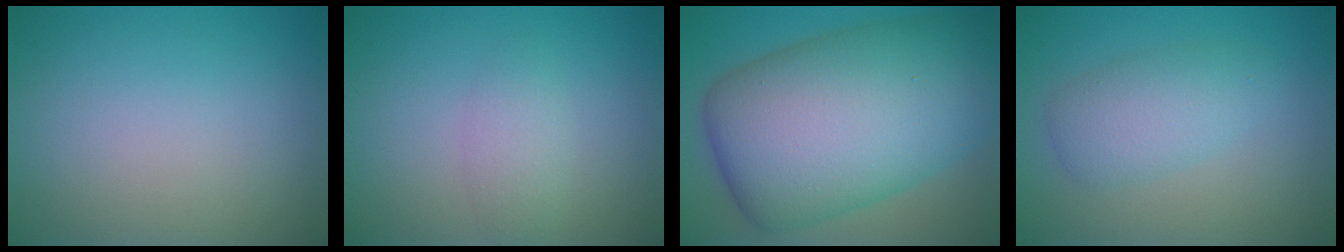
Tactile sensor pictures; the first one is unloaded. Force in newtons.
{"total": 1.9, "press": 1.9, "slide": 0.0}
{"total": 15.1, "press": 15.1, "slide": 0.1}
{"total": 3.4, "press": 3.4, "slide": 0.2}